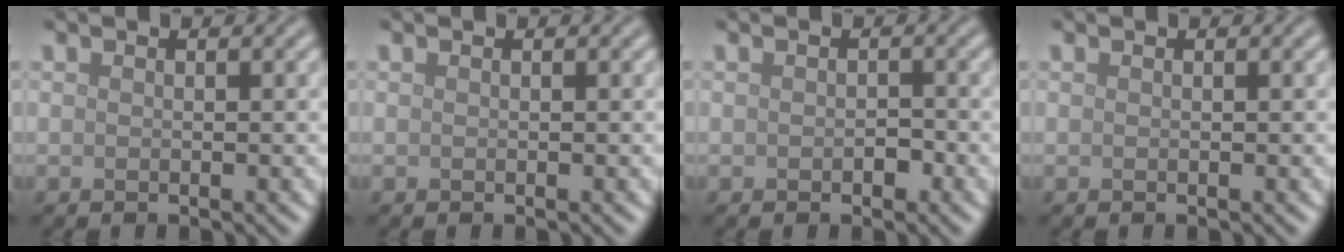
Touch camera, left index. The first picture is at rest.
{"total": 0.0}
{"total": 1.1, "force": [-0.3, 0.7, 0.7], "torque": [-0.011, -0.002, -0.005]}
{"total": 0.0}